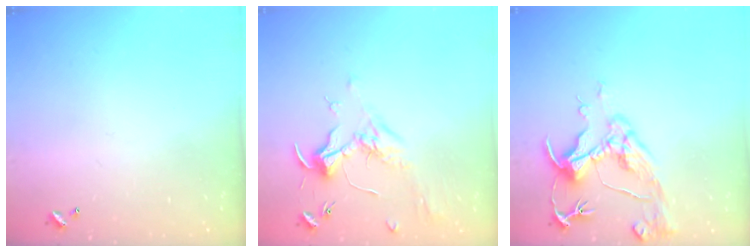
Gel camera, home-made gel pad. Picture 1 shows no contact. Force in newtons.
{"total": 1.8, "press": 1.6, "slide": 0.9}
{"total": 9.6, "press": 9.5, "slide": 1.5}